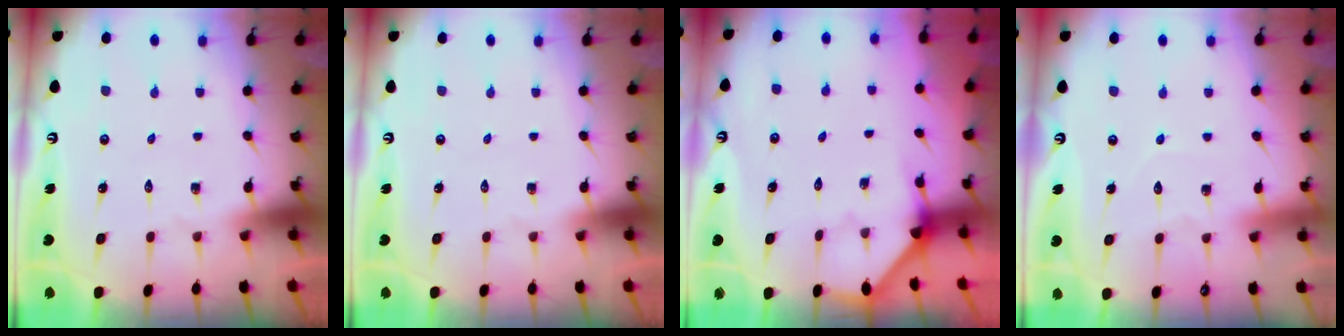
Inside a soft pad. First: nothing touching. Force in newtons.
{"total": 0.0}
{"total": 2.9, "press": 2.8, "slide": 0.4}
{"total": 4.5, "press": 4.5, "slide": 0.5}